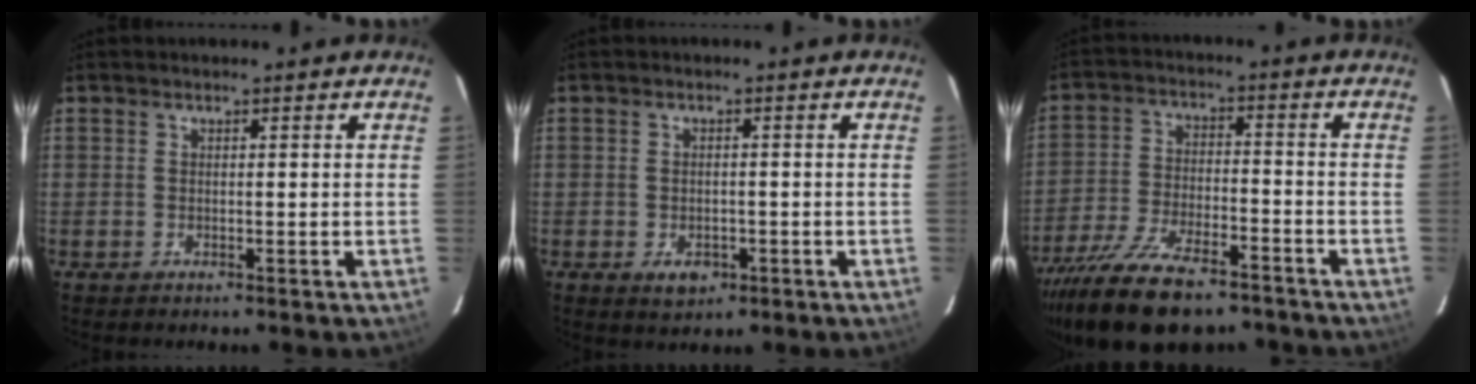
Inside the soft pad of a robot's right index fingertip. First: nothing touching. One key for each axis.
{"total": 3.8, "fx": -1.6, "fy": 2.6, "fz": 2.3, "tx": -0.043, "ty": -0.003, "tz": -0.017}
{"total": 19.0, "fx": -14.5, "fy": 6.9, "fz": 10.2, "tx": -0.209, "ty": -0.035, "tz": -0.239}